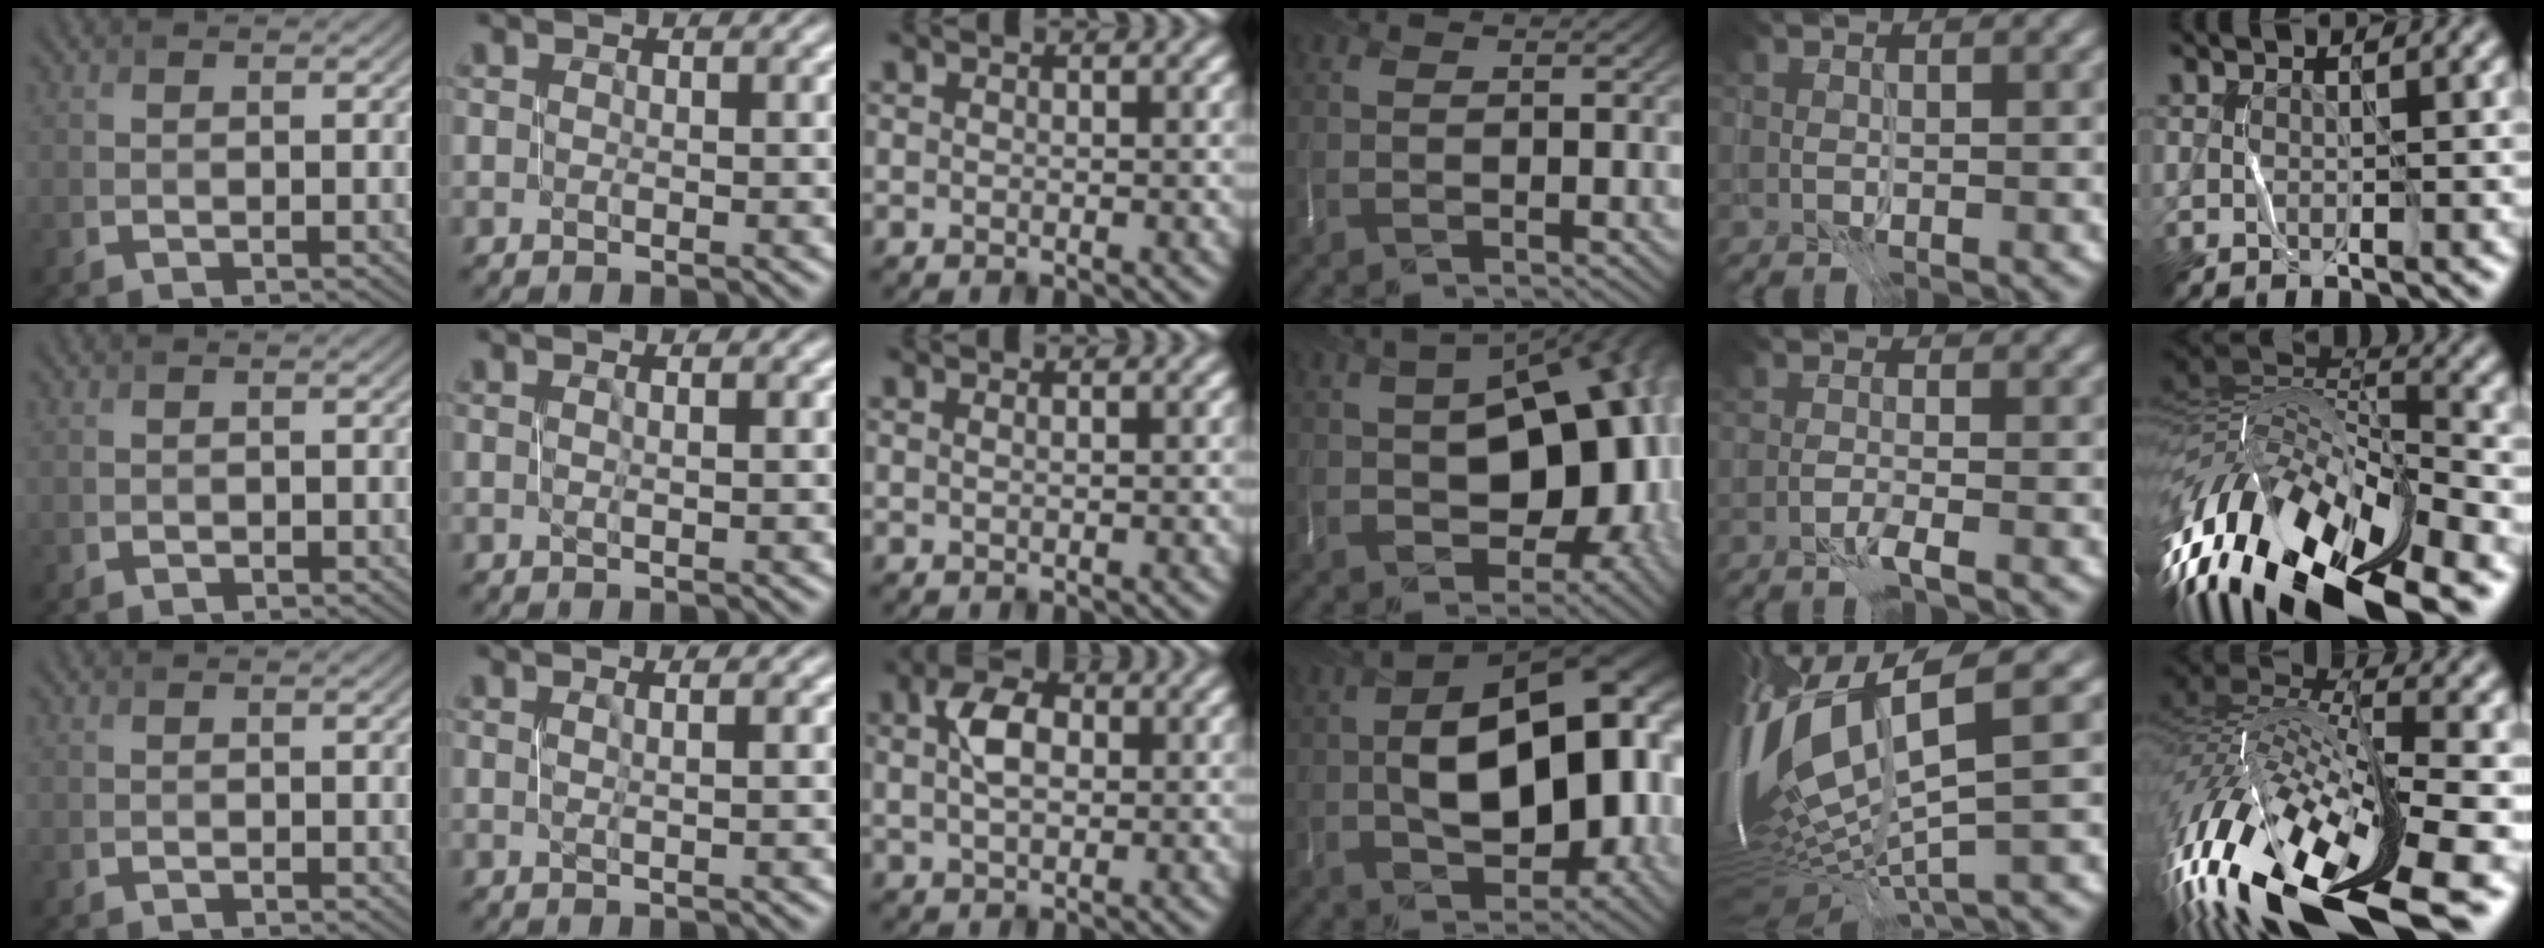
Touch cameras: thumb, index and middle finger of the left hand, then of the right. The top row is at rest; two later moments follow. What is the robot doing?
{"motion": "open", "object": "stapler"}